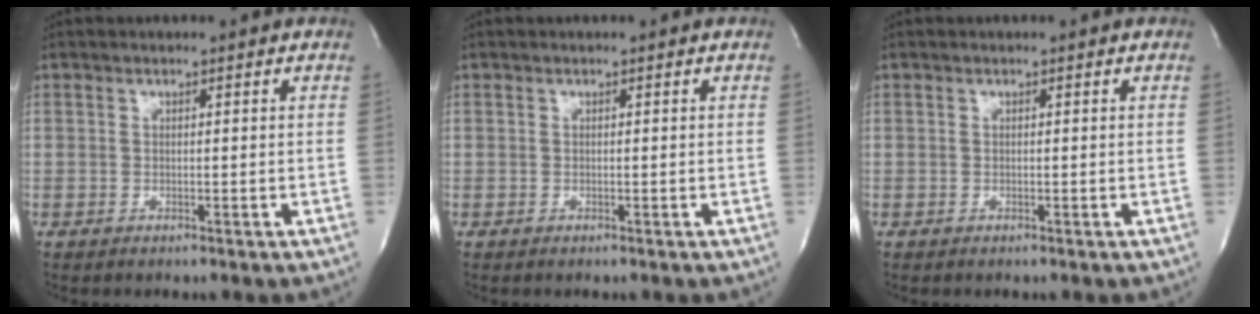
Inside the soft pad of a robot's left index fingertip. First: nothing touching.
{"total": 0.0}
{"total": 0.0}